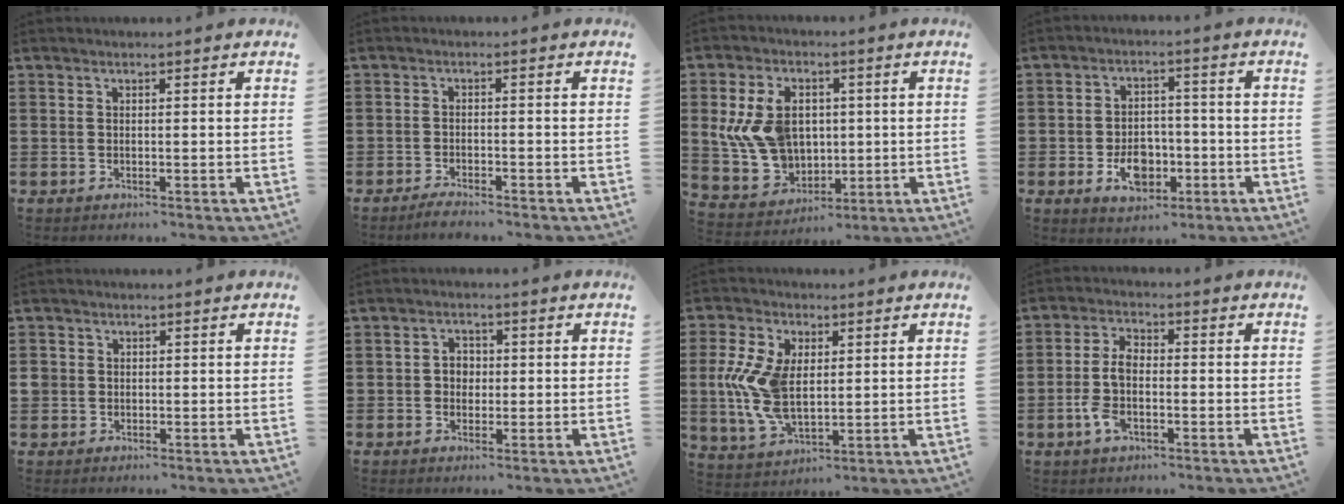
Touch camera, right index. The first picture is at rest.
{"total": 1.8, "force": [-1.7, 0.0, 0.3], "torque": [-0.010, 0.000, -0.033]}
{"total": 10.9, "force": [1.5, 8.3, 7.0], "torque": [-0.182, 0.016, 0.029]}
{"total": 6.4, "force": [-2.1, 4.5, 4.1], "torque": [-0.056, -0.001, -0.042]}
{"total": 1.7, "force": [-0.1, 1.7, 0.4], "torque": [-0.014, 0.006, -0.003]}
{"total": 2.4, "force": [-0.2, 2.0, 1.2], "torque": [-0.029, 0.009, -0.008]}
{"total": 10.2, "force": [1.0, 6.4, 7.9], "torque": [-0.200, 0.001, 0.011]}
{"total": 5.7, "force": [-1.4, 2.9, 4.7], "torque": [-0.113, 0.001, -0.034]}